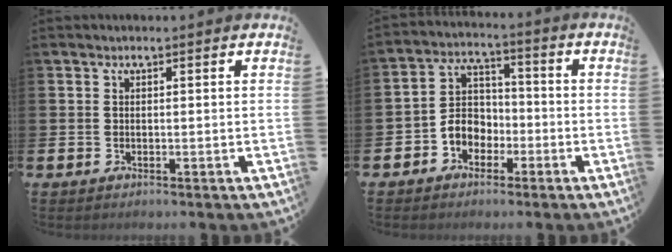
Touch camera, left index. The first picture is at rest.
{"total": 4.7, "force": [-1.9, 3.9, 1.8], "torque": [-0.049, 0.010, -0.040]}